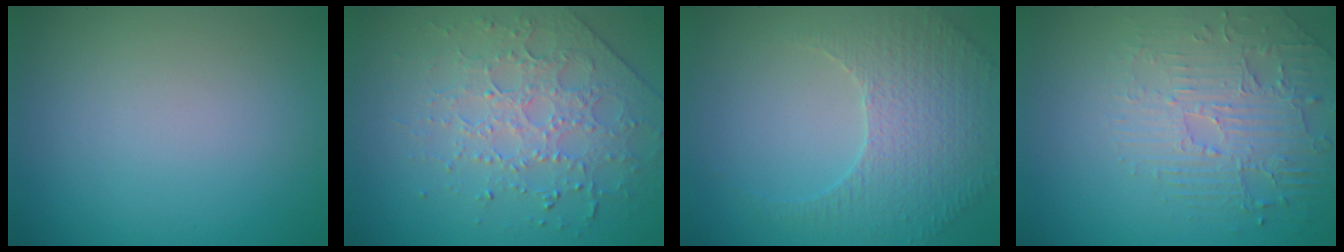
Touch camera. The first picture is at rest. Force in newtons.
{"total": 3.8, "press": 3.6, "slide": 1.4}
{"total": 4.1, "press": 3.7, "slide": 1.9}
{"total": 2.8, "press": 2.5, "slide": 1.4}